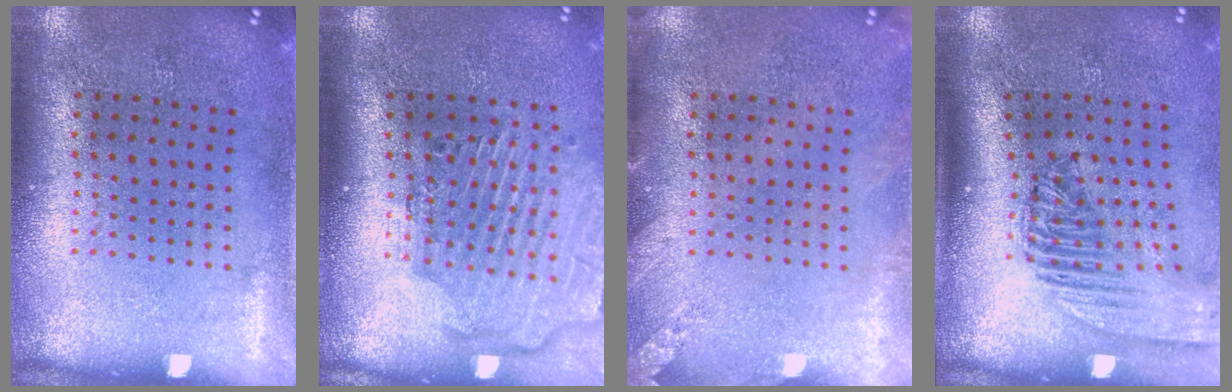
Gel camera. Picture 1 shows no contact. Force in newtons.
{"total": 2.8, "press": 2.3, "slide": 1.6}
{"total": 1.4, "press": 1.4, "slide": 0.2}
{"total": 2.4, "press": 1.8, "slide": 1.5}